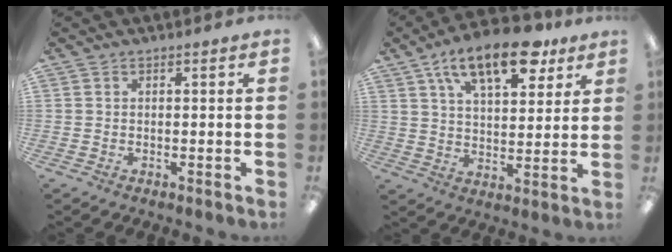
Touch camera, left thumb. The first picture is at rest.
{"total": 17.0, "force": [10.3, 7.4, 11.3], "torque": [-0.172, -0.039, 0.170]}